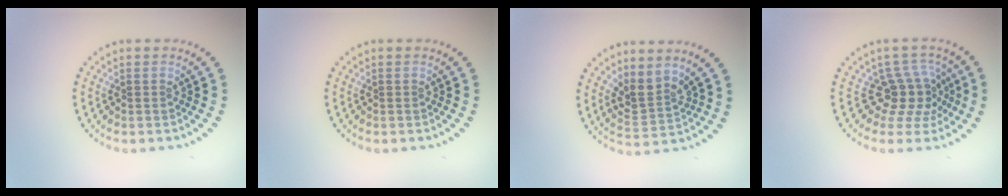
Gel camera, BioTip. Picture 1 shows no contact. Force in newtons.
{"total": 0.0}
{"total": 2.8, "press": 2.0, "slide": 2.0}
{"total": 3.6, "press": 2.6, "slide": 2.4}